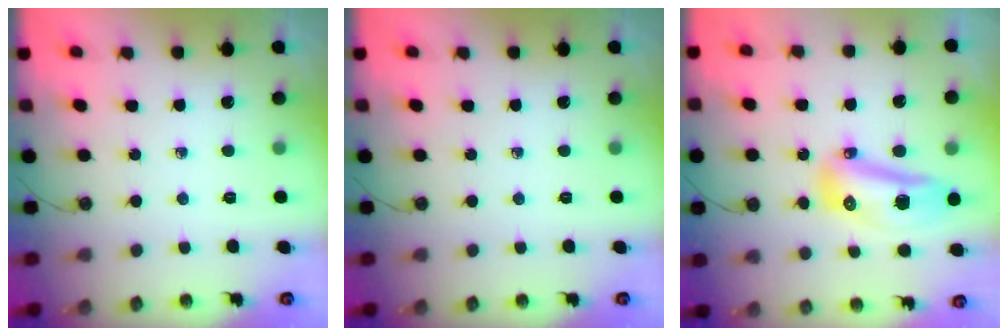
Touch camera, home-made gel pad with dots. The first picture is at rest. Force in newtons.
{"total": 0.0}
{"total": 14.2, "press": 14.0, "slide": 2.6}